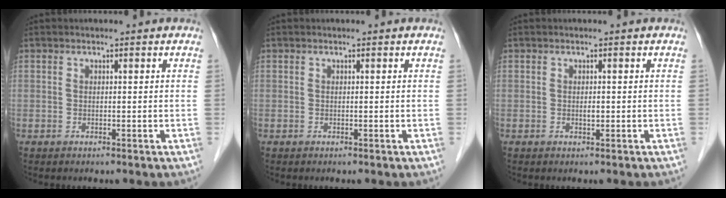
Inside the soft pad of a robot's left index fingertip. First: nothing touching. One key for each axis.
{"total": 0.0}
{"total": 0.5, "fx": -0.1, "fy": 0.3, "fz": 0.5, "tx": -0.008, "ty": 0.000, "tz": -0.003}